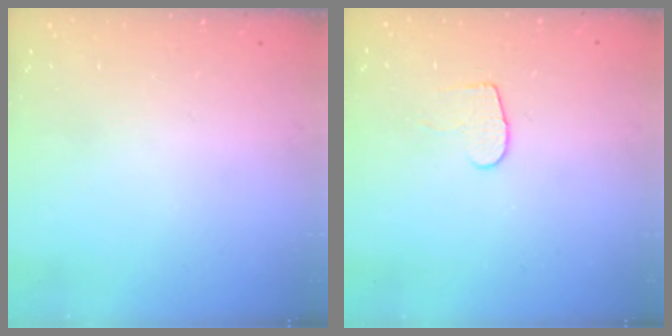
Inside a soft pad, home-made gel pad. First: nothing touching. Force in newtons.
{"total": 6.3, "press": 6.3, "slide": 0.6}